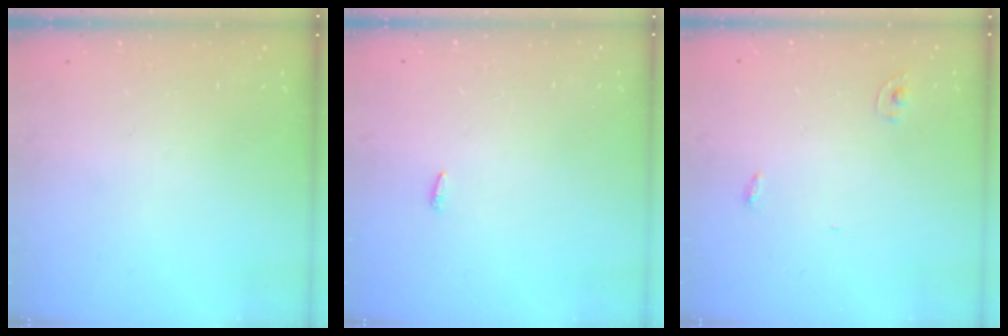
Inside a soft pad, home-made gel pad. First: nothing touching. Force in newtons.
{"total": 2.1, "press": 1.9, "slide": 0.7}
{"total": 2.8, "press": 2.8, "slide": 0.1}